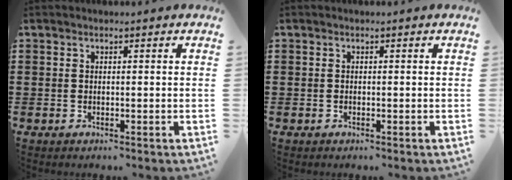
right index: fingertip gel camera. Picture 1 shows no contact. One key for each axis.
{"total": 0.0}